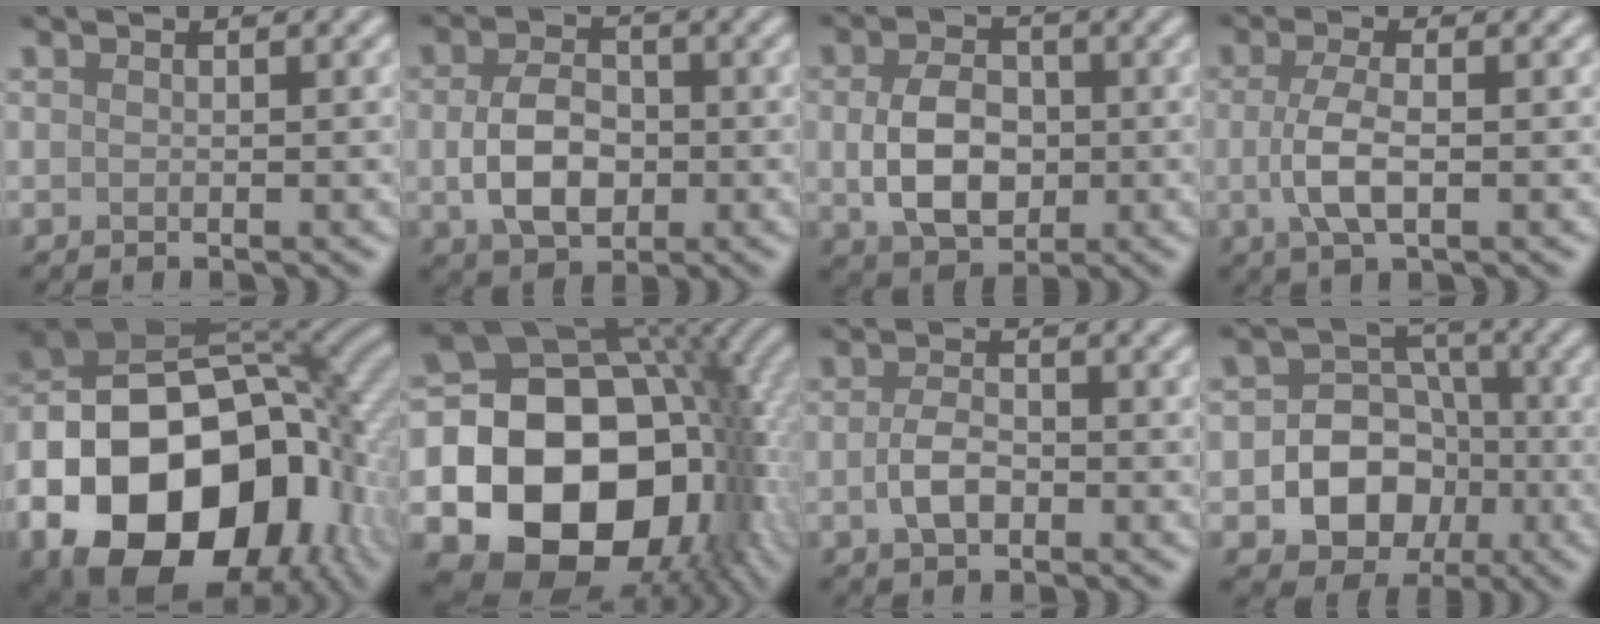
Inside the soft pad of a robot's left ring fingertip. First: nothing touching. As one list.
[{"total": 5.2, "force": [-0.6, 3.5, 3.8], "torque": [-0.078, -0.004, -0.011]}, {"total": 5.7, "force": [-0.3, 4.0, 4.0], "torque": [-0.083, -0.005, -0.005]}, {"total": 3.5, "force": [-0.4, 1.3, 3.3], "torque": [-0.071, -0.003, -0.010]}, {"total": 20.1, "force": [-7.0, 13.5, 13.1], "torque": [-0.242, -0.015, -0.114]}, {"total": 20.4, "force": [-4.3, 15.3, 12.7], "torque": [-0.195, -0.036, -0.067]}, {"total": 2.7, "force": [-0.7, 1.6, 2.1], "torque": [-0.044, -0.001, -0.016]}, {"total": 7.6, "force": [-2.1, 6.4, 3.5], "torque": [-0.034, 0.004, -0.061]}]